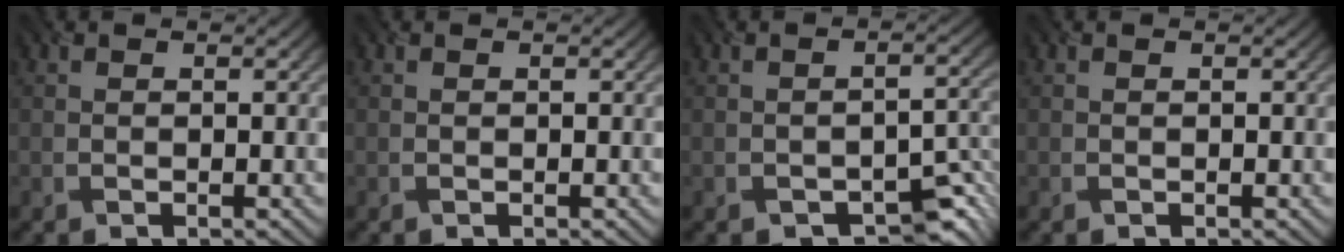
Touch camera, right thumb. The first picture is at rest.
{"total": 0.0}
{"total": 5.2, "force": [-3.6, 2.6, 2.7], "torque": [-0.031, -0.013, -0.050]}
{"total": 0.0}